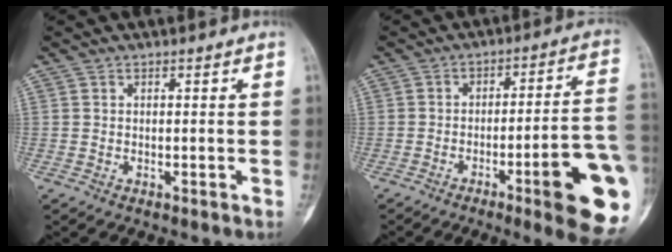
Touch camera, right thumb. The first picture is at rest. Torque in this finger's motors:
{"motor_torque": [2.84, 2.18, 1.51, -1.26, 0.19]}